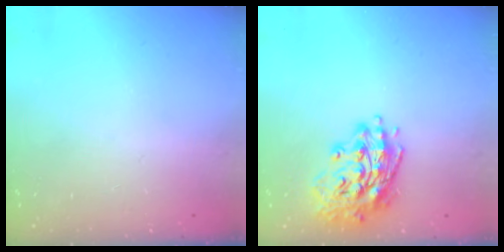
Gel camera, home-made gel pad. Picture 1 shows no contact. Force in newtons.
{"total": 16.2, "press": 16.0, "slide": 2.6}